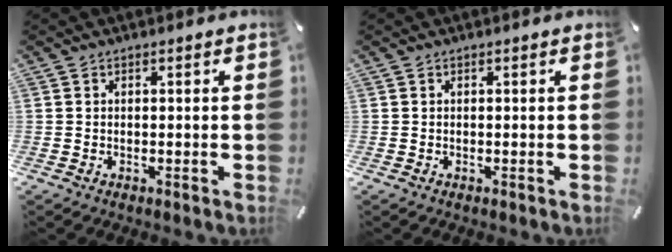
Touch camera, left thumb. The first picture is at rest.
{"total": 0.0}